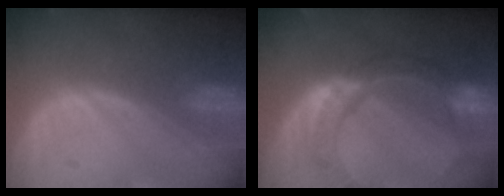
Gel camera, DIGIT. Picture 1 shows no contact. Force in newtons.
{"total": 11.0, "press": 9.2, "slide": 6.0}